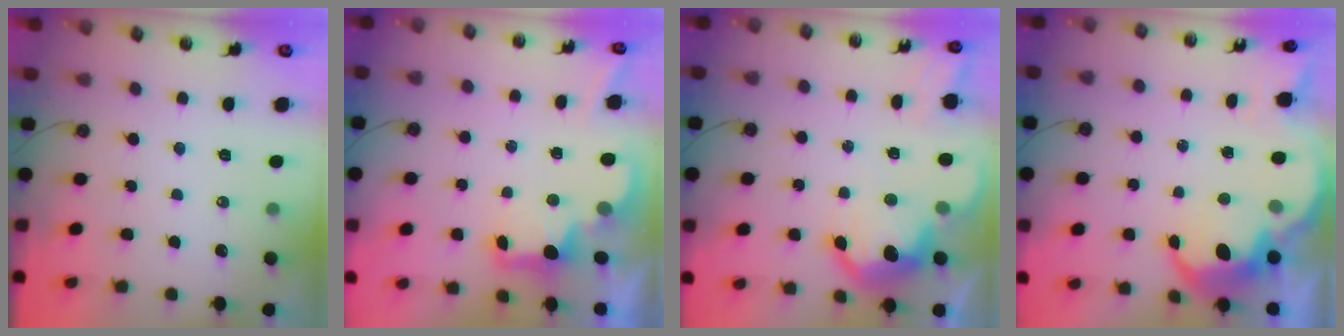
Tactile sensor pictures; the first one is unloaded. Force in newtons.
{"total": 2.6, "press": 2.6, "slide": 0.5}
{"total": 10.1, "press": 10.0, "slide": 0.9}
{"total": 9.0, "press": 9.0, "slide": 0.4}